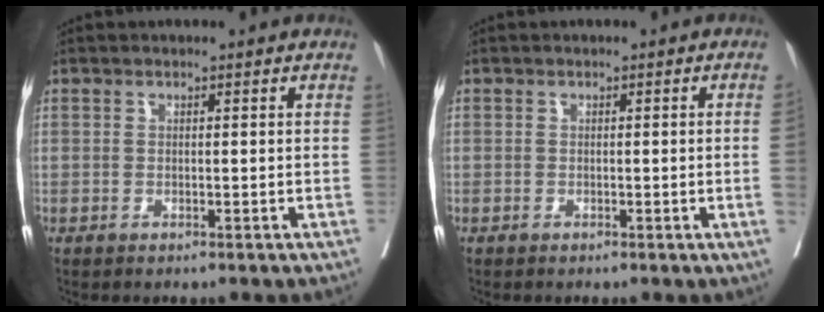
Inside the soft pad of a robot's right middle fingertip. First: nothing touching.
{"total": 1.0, "force": [-0.2, -0.4, 1.0], "torque": [-0.012, -0.001, -0.001]}